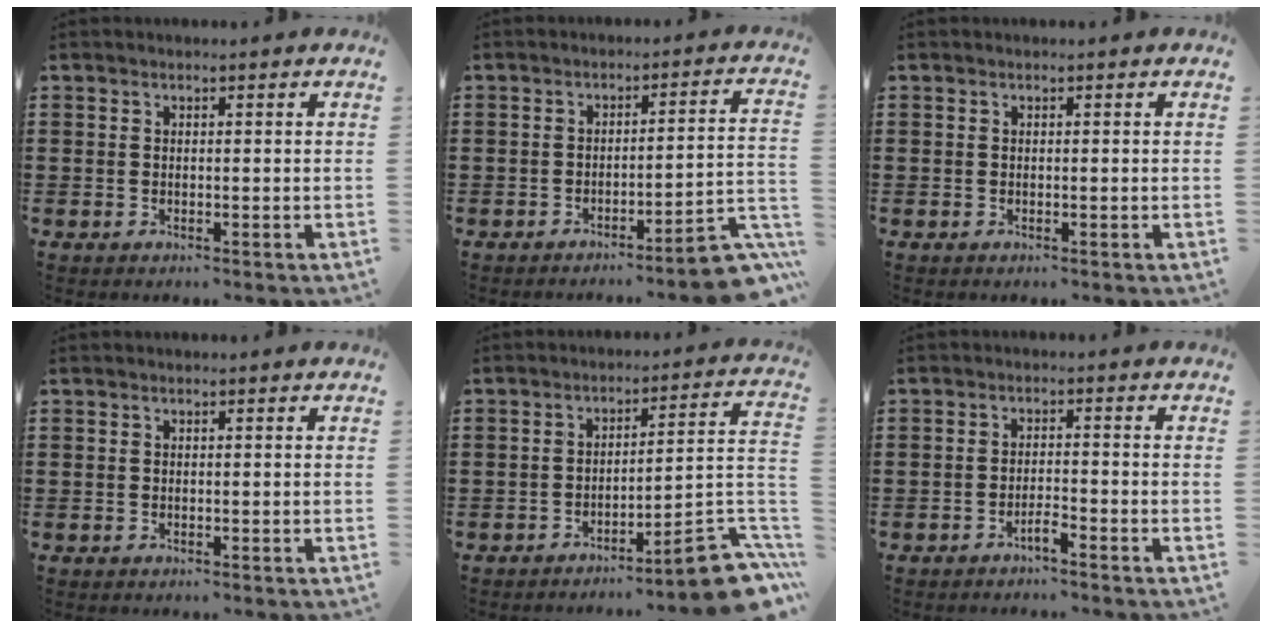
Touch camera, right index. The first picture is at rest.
{"total": 6.0, "force": [-4.7, 0.6, 3.7], "torque": [-0.059, -0.004, -0.088]}
{"total": 0.0}
{"total": 0.0}
{"total": 9.8, "force": [-7.1, 1.4, 6.7], "torque": [-0.079, 0.008, -0.134]}
{"total": 2.2, "force": [-1.9, 0.0, 1.1], "torque": [-0.022, 0.000, -0.035]}